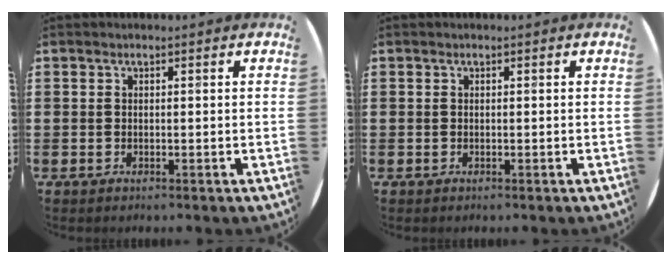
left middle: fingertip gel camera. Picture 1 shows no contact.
{"total": 0.0}